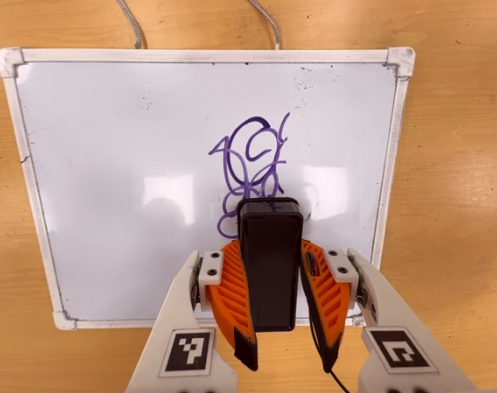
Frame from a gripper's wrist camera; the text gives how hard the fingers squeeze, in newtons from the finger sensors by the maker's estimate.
{"total": 7.8, "left": 6.0, "right": 9.6}